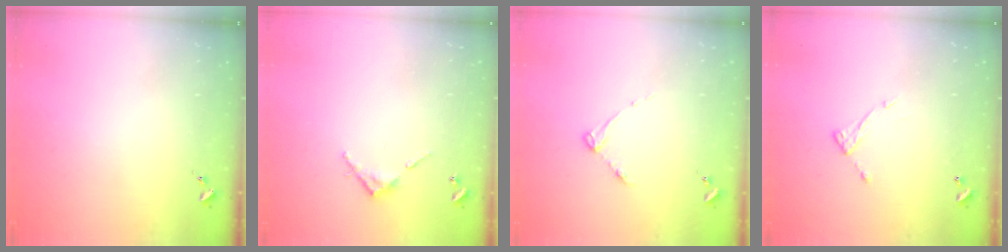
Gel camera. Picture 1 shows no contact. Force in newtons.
{"total": 4.5, "press": 4.5, "slide": 0.4}
{"total": 3.7, "press": 3.7, "slide": 0.4}
{"total": 7.0, "press": 7.0, "slide": 0.4}